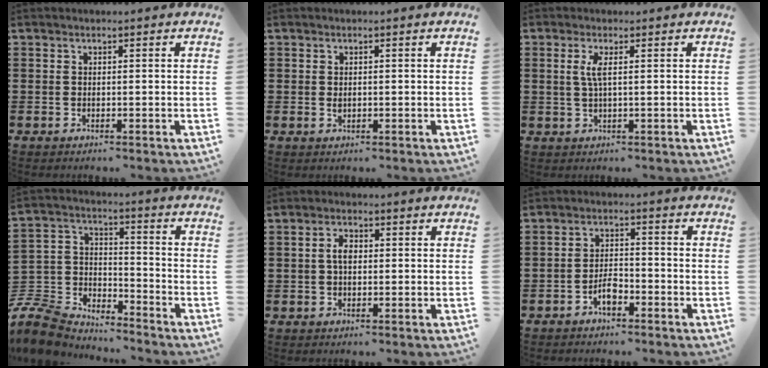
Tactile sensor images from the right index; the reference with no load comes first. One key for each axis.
{"total": 0.9, "fx": 0.1, "fy": 0.6, "fz": 0.7, "tx": -0.016, "ty": 0.004, "tz": 0.000}
{"total": 2.5, "fx": 0.5, "fy": 0.2, "fz": 2.5, "tx": -0.058, "ty": -0.005, "tz": 0.004}
{"total": 8.4, "fx": -7.9, "fy": 2.7, "fz": 1.6, "tx": -0.071, "ty": 0.004, "tz": -0.167}
{"total": 2.8, "fx": 0.1, "fy": 1.5, "fz": 2.4, "tx": -0.047, "ty": 0.006, "tz": 0.001}
{"total": 3.6, "fx": -2.2, "fy": 1.5, "fz": 2.4, "tx": -0.051, "ty": 0.005, "tz": -0.043}